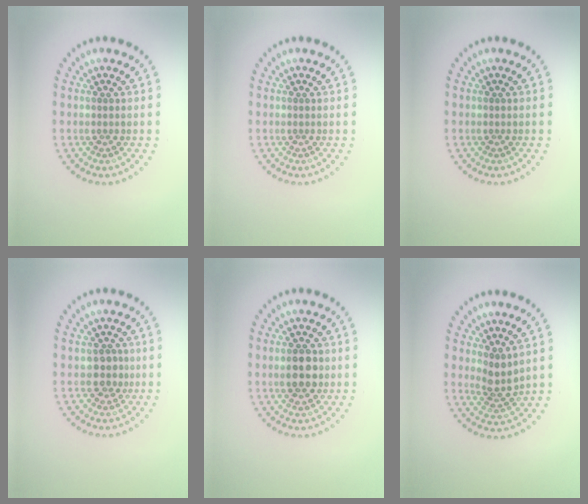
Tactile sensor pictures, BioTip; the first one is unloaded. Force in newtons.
{"total": 0.0}
{"total": 0.0}
{"total": 1.7, "press": 1.5, "slide": 0.8}
{"total": 3.1, "press": 3.1, "slide": 0.0}
{"total": 2.4, "press": 1.9, "slide": 1.5}